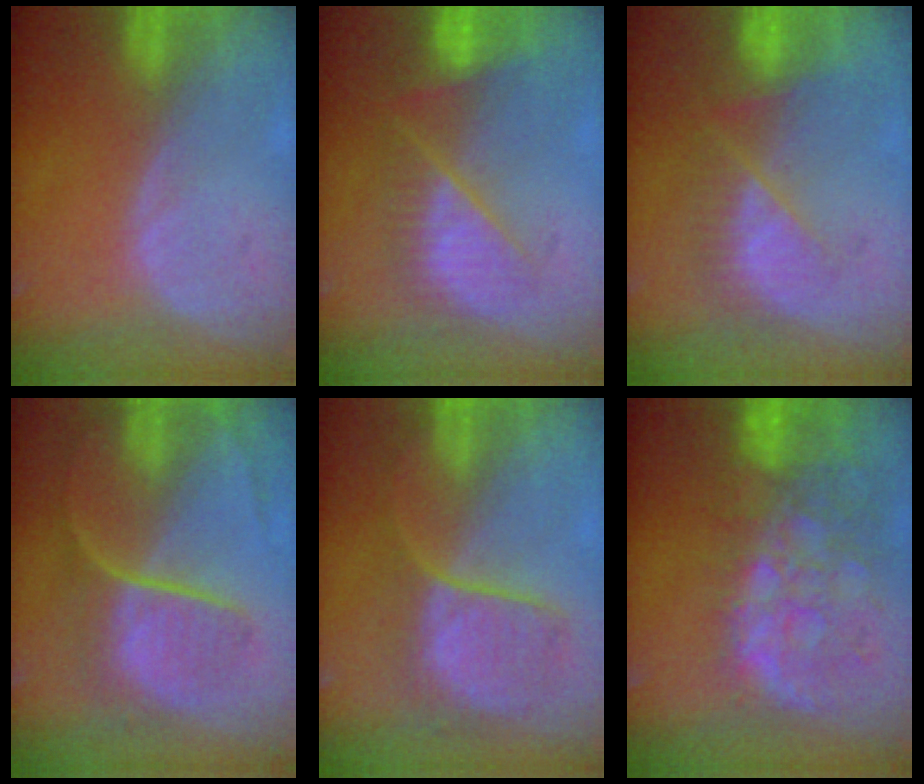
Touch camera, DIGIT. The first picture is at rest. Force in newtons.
{"total": 8.6, "press": 7.9, "slide": 3.4}
{"total": 7.5, "press": 6.8, "slide": 3.2}
{"total": 8.8, "press": 7.5, "slide": 4.7}
{"total": 7.6, "press": 7.6, "slide": 0.6}
{"total": 11.7, "press": 9.9, "slide": 6.3}